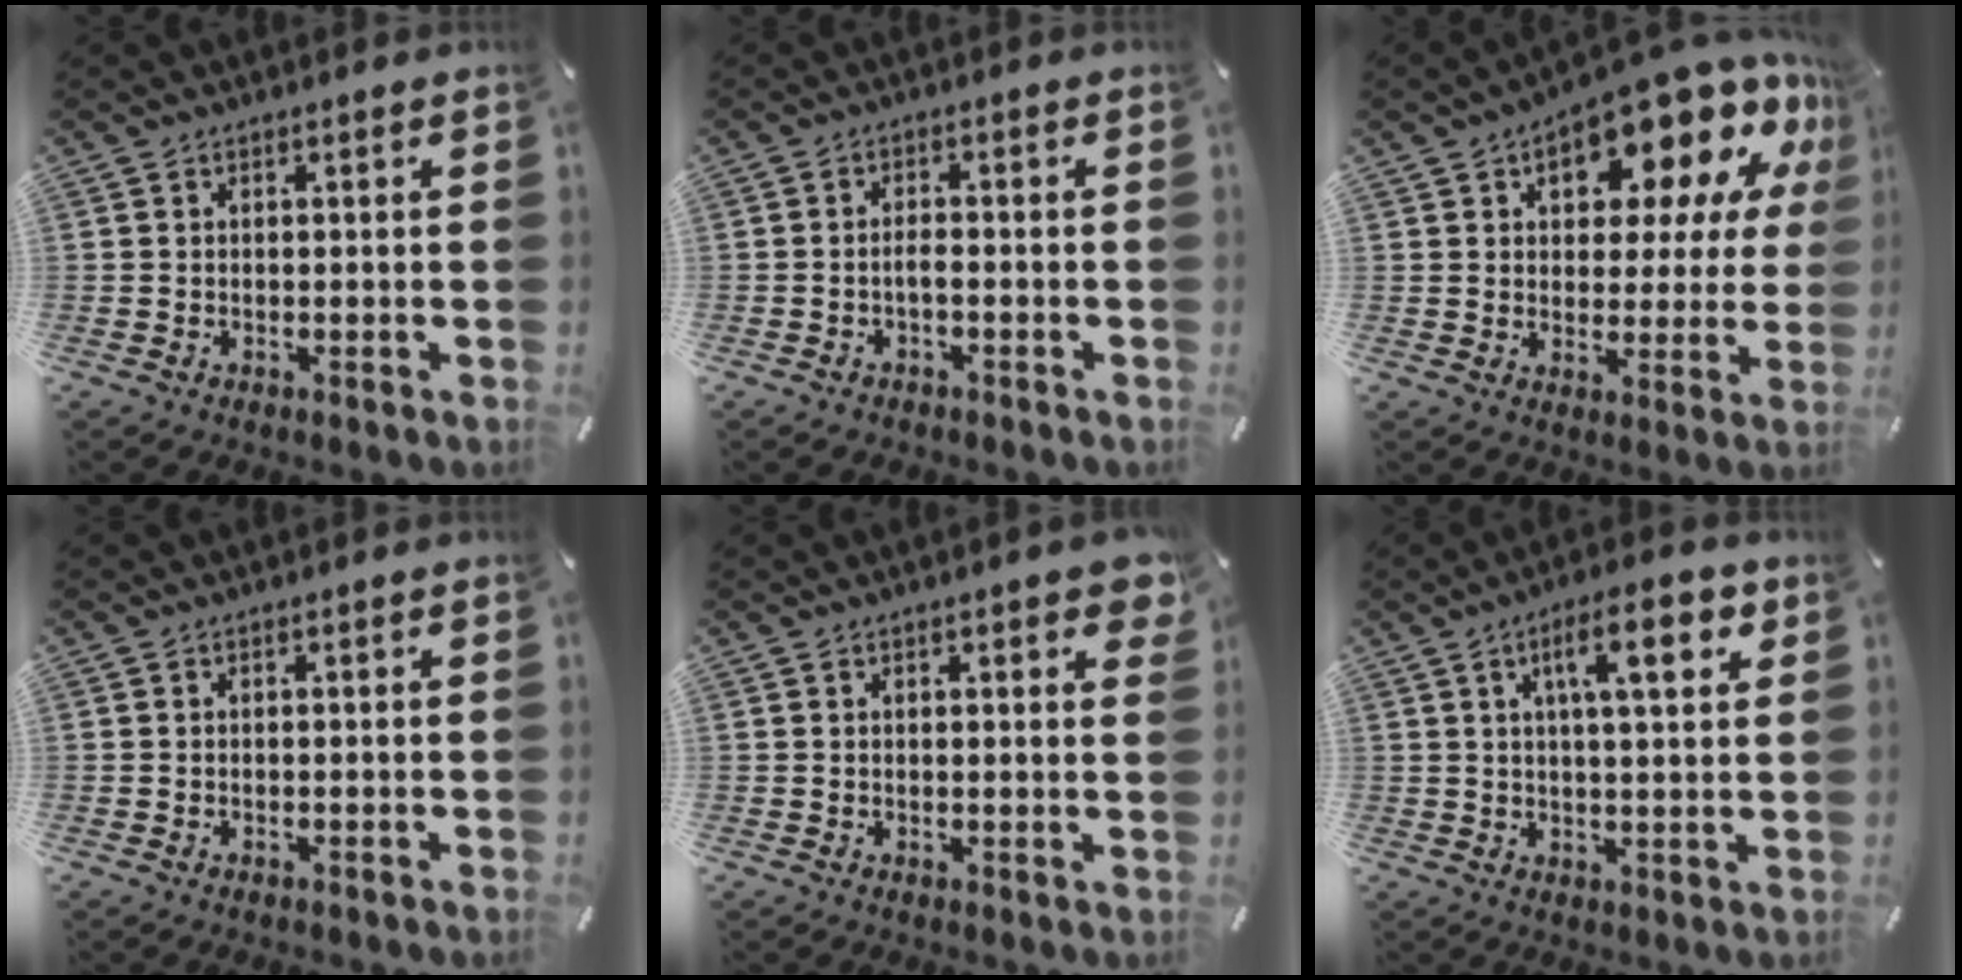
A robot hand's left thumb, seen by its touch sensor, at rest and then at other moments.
{"total": 2.2, "force": [-1.2, 0.9, 1.6], "torque": [-0.028, 0.006, -0.022]}
{"total": 17.5, "force": [11.7, 7.7, 10.5], "torque": [-0.144, -0.097, 0.194]}
{"total": 0.0}
{"total": 3.5, "force": [1.8, 1.0, 2.8], "torque": [-0.035, -0.008, 0.027]}
{"total": 11.7, "force": [4.8, 3.3, 10.1], "torque": [-0.162, -0.006, 0.073]}